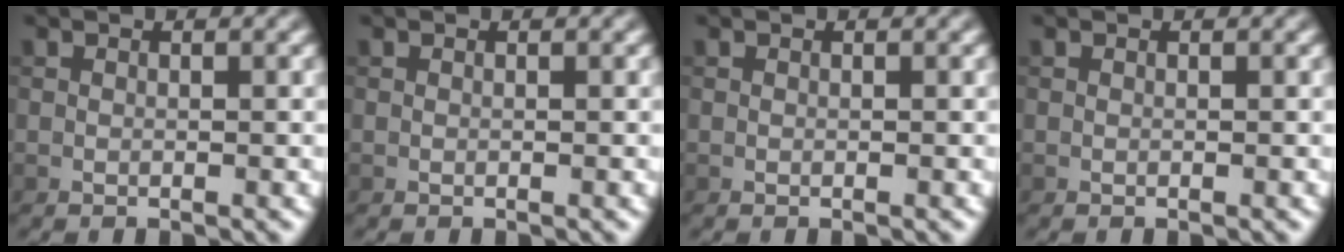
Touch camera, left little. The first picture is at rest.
{"total": 0.0}
{"total": 0.0}
{"total": 0.0}